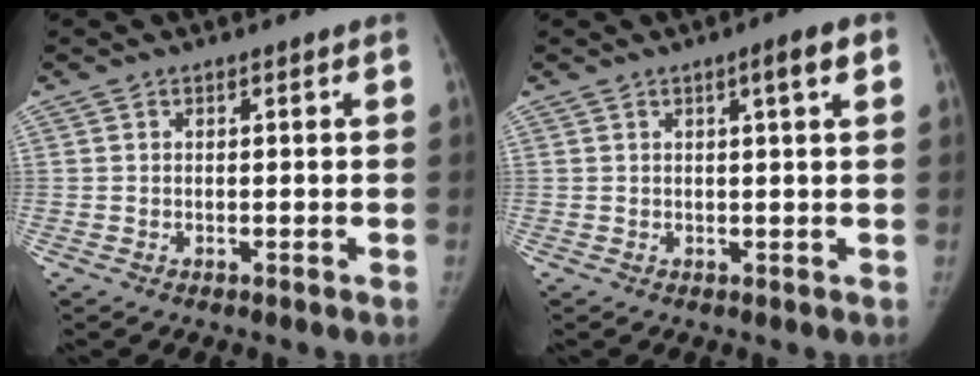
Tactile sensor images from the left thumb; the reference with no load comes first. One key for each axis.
{"total": 3.7, "fx": 1.6, "fy": 0.2, "fz": 3.4, "tx": -0.048, "ty": -0.001, "tz": 0.023}